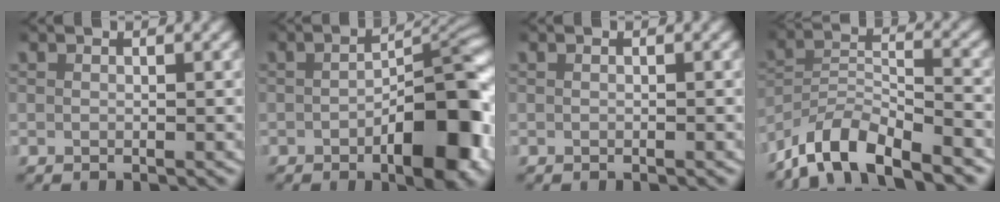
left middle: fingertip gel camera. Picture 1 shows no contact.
{"total": 8.9, "force": [-2.8, 3.4, 7.8], "torque": [-0.095, 0.007, -0.044]}
{"total": 0.0}
{"total": 7.5, "force": [-5.6, 3.3, 3.8], "torque": [-0.064, 0.000, -0.099]}